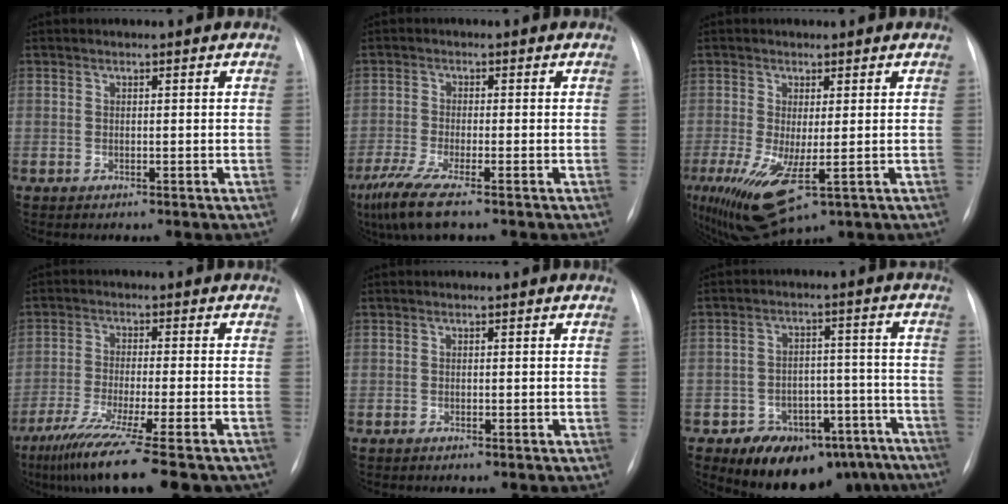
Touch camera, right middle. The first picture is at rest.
{"total": 7.3, "force": [-5.0, 0.6, 5.3], "torque": [-0.110, -0.024, -0.092]}
{"total": 9.3, "force": [-2.8, 2.9, 8.3], "torque": [-0.156, -0.028, -0.036]}
{"total": 16.6, "force": [-12.4, -0.1, 10.9], "torque": [-0.173, -0.055, -0.194]}
{"total": 0.0}
{"total": 14.9, "force": [-11.0, 8.6, 5.4], "torque": [-0.049, 0.051, -0.142]}